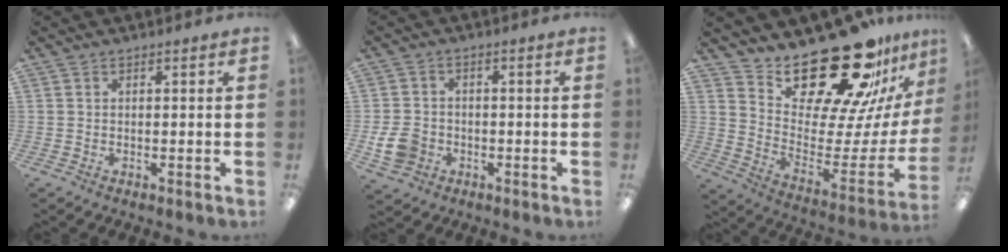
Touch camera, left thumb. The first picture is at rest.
{"total": 6.4, "force": [-2.0, 5.4, 3.0], "torque": [-0.060, 0.012, -0.034]}
{"total": 26.6, "force": [21.1, 9.3, 13.3], "torque": [-0.191, -0.161, 0.363]}